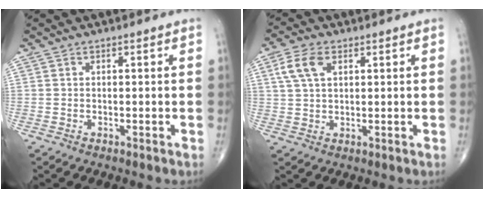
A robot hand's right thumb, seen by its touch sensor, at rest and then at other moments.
{"total": 6.0, "force": [2.3, 3.4, 4.4], "torque": [-0.092, 0.005, 0.046]}